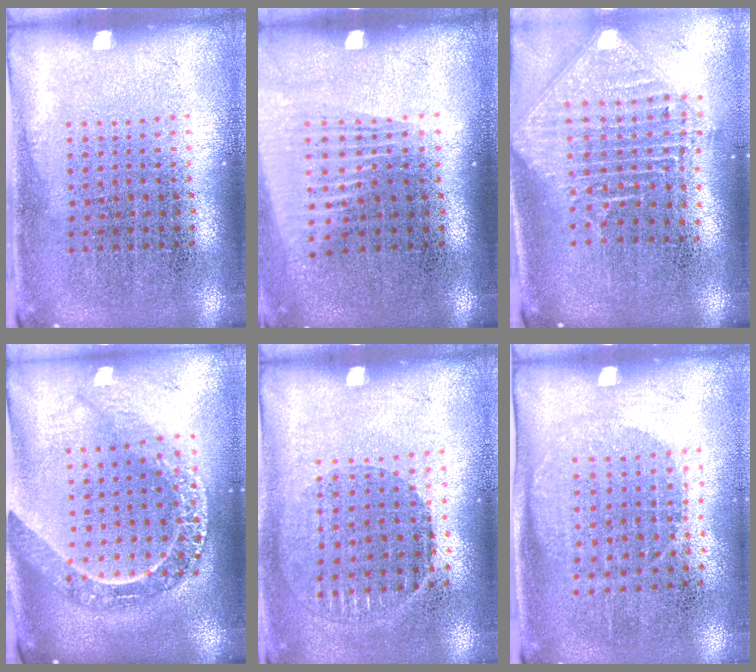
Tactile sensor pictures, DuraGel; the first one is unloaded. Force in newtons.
{"total": 1.4, "press": 1.2, "slide": 0.7}
{"total": 2.4, "press": 1.8, "slide": 1.5}
{"total": 2.3, "press": 2.0, "slide": 1.2}
{"total": 0.9, "press": 0.8, "slide": 0.4}
{"total": 1.1, "press": 1.0, "slide": 0.5}